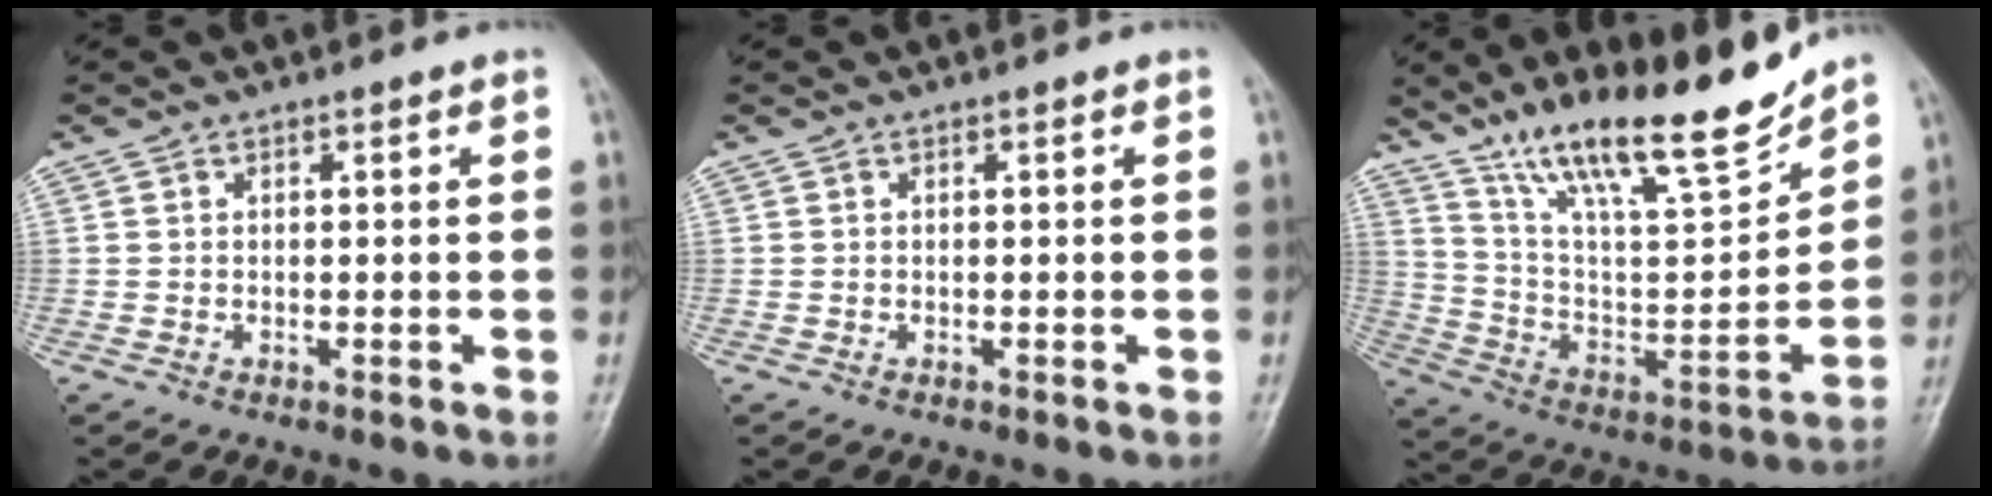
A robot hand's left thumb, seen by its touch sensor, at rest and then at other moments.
{"total": 0.0}
{"total": 22.2, "force": [16.6, 4.9, 13.8], "torque": [-0.199, -0.076, 0.292]}